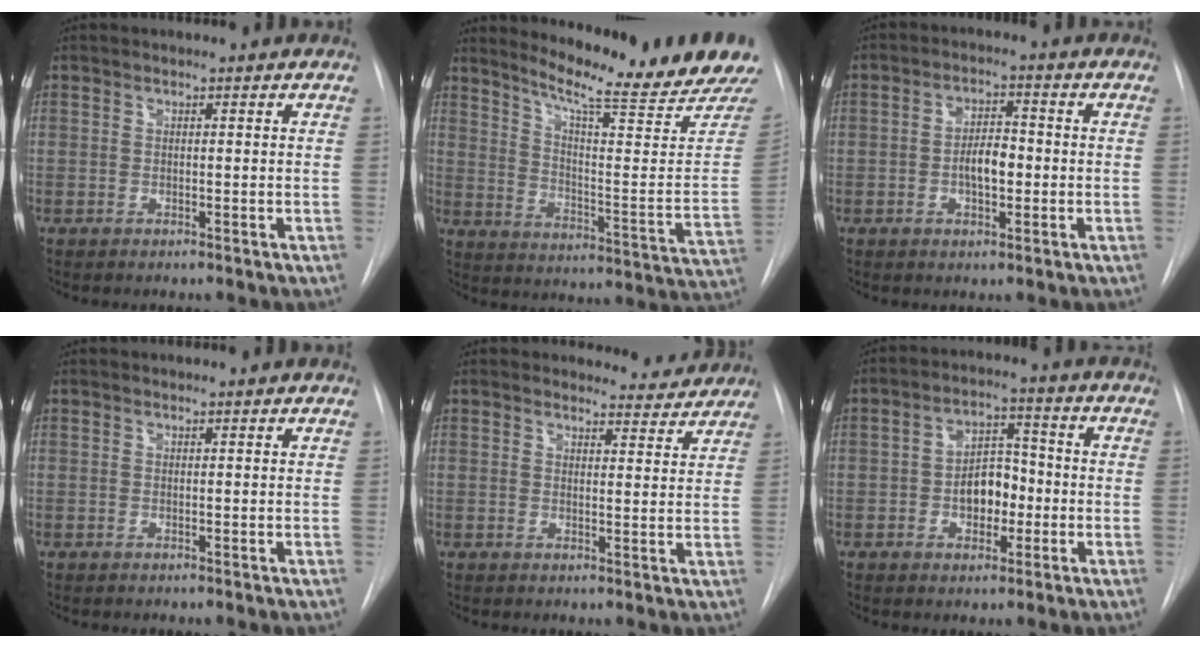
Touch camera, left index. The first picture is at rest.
{"total": 19.9, "force": [17.9, -0.4, 8.9], "torque": [-0.144, -0.103, 0.233]}
{"total": 4.6, "force": [-0.8, 2.1, 4.1], "torque": [-0.073, 0.009, -0.014]}
{"total": 1.5, "force": [1.5, 0.1, 0.3], "torque": [-0.010, 0.019, 0.020]}
{"total": 5.3, "force": [5.1, 1.2, -0.5], "torque": [0.016, -0.013, 0.047]}
{"total": 6.5, "force": [-1.3, 4.1, 4.9], "torque": [-0.079, 0.020, -0.021]}